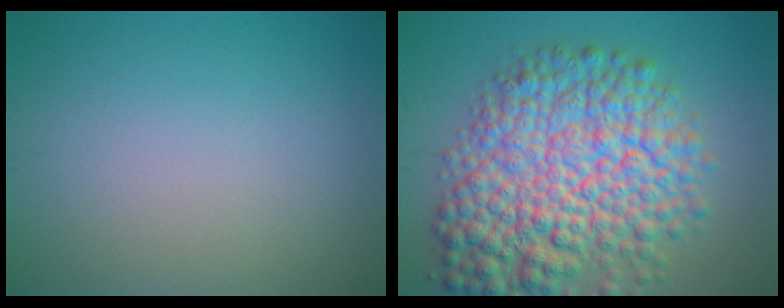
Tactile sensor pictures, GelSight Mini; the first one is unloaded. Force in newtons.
{"total": 11.6, "press": 11.6, "slide": 0.4}